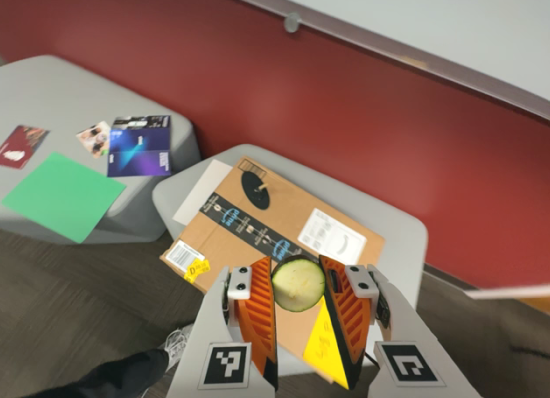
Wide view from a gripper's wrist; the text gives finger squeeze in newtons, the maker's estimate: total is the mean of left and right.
{"total": 11.6, "left": 12.1, "right": 11.1}